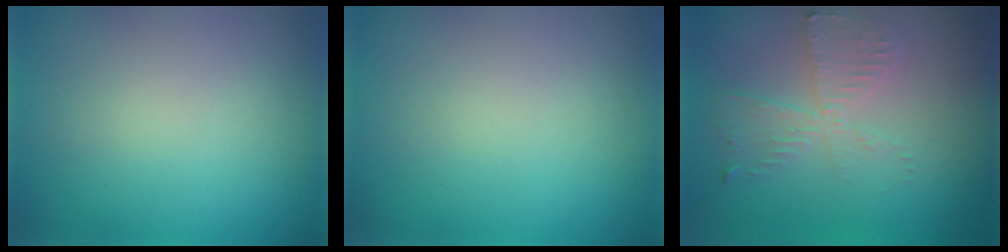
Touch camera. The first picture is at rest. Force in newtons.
{"total": 0.0}
{"total": 3.3, "press": 2.8, "slide": 1.7}